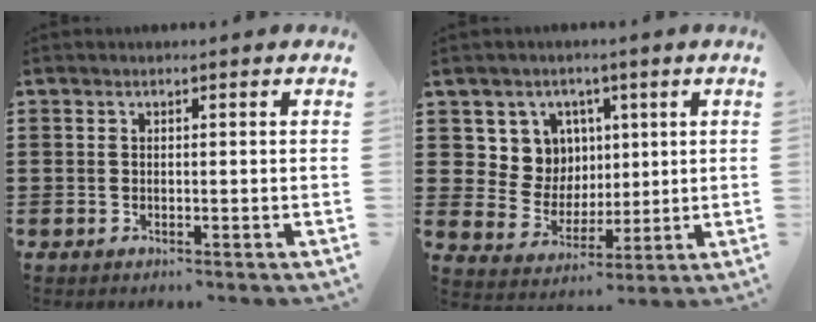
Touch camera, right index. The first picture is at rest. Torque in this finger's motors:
{"motor_torque": [0.33, -0.05, 0.23, 0.04]}